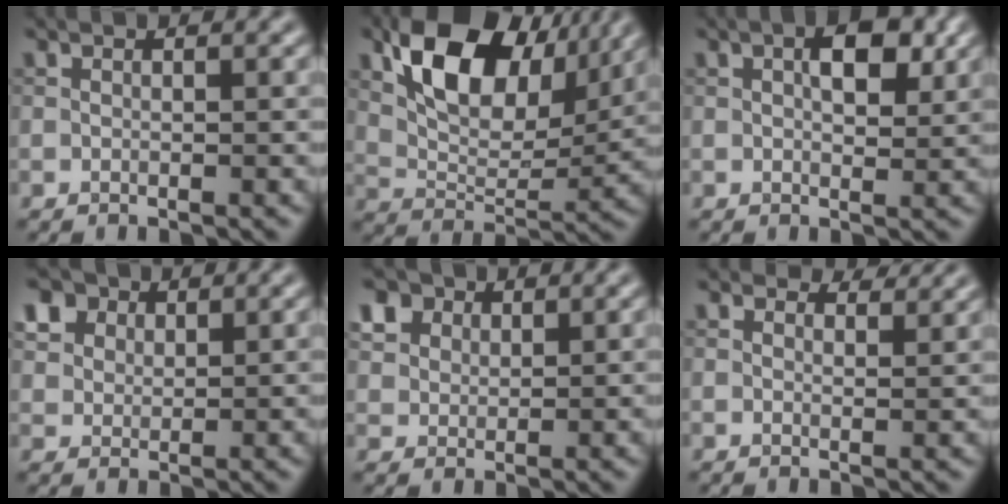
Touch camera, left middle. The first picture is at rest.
{"total": 10.8, "force": [5.3, 6.1, 7.1], "torque": [-0.127, 0.000, 0.099]}
{"total": 3.6, "force": [1.1, 1.8, 3.0], "torque": [-0.044, 0.004, 0.015]}
{"total": 6.8, "force": [4.1, 4.6, 2.9], "torque": [-0.093, 0.012, 0.071]}
{"total": 5.9, "force": [3.7, 3.9, 2.5], "torque": [-0.086, 0.009, 0.066]}
{"total": 2.5, "force": [2.3, 0.6, 0.7], "torque": [-0.017, 0.000, 0.028]}